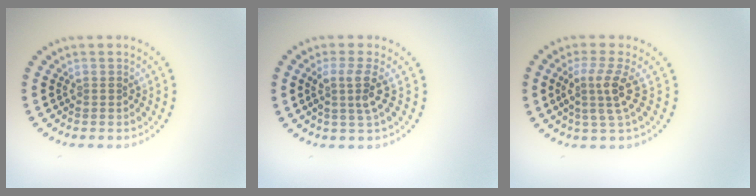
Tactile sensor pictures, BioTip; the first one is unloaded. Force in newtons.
{"total": 2.7, "press": 2.0, "slide": 1.8}
{"total": 3.0, "press": 2.2, "slide": 2.0}